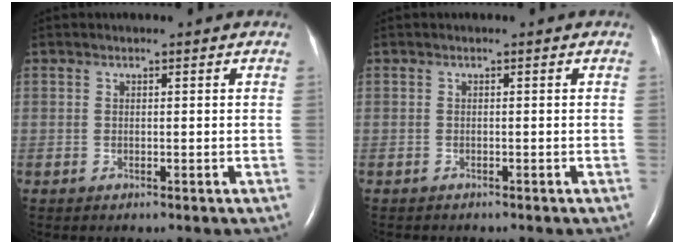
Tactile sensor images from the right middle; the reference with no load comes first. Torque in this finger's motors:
{"motor_torque": [0.20, -0.26, -0.07, -0.01]}